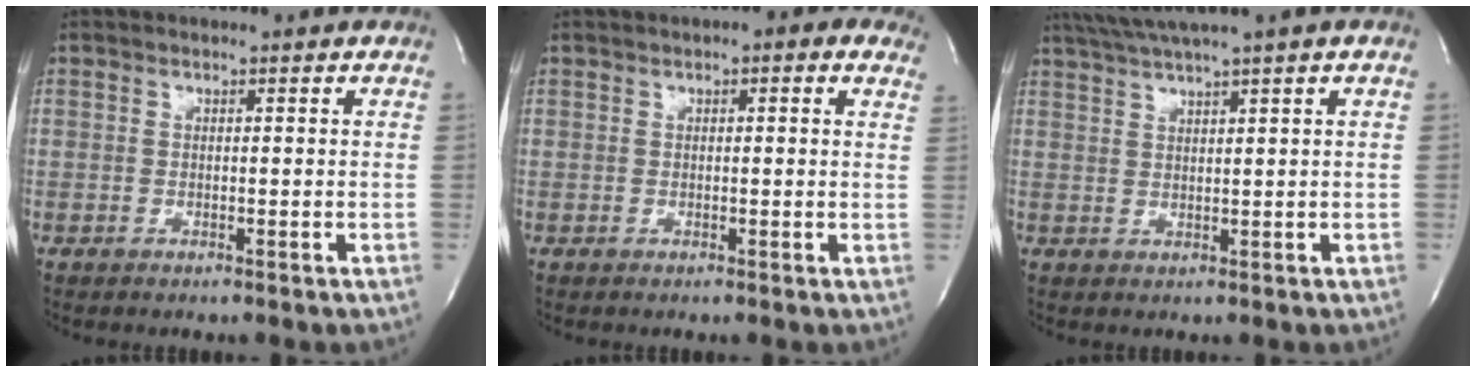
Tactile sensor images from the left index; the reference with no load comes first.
{"total": 4.7, "force": [2.9, 1.5, 3.5], "torque": [-0.032, 0.024, 0.028]}
{"total": 6.0, "force": [4.5, -1.3, 3.8], "torque": [-0.070, 0.020, 0.083]}